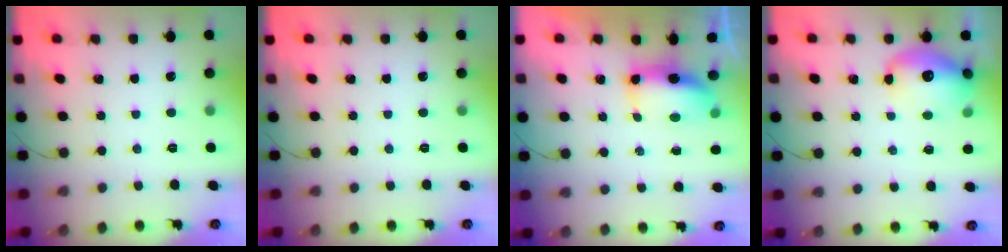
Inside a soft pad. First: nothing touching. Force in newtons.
{"total": 0.0}
{"total": 7.2, "press": 7.2, "slide": 0.5}
{"total": 13.0, "press": 12.6, "slide": 3.0}